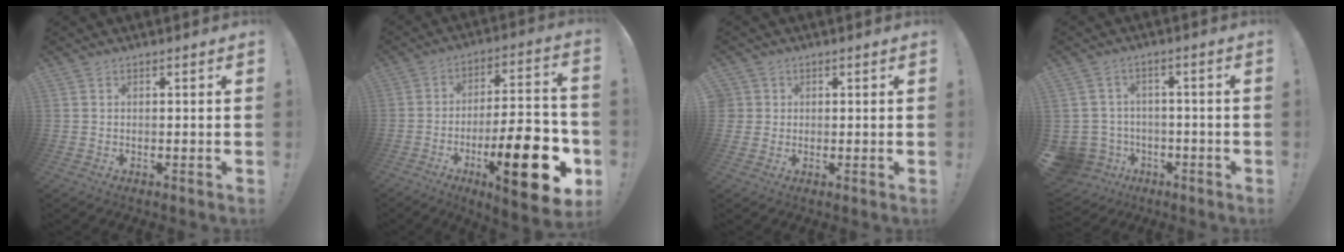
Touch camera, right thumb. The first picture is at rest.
{"total": 22.4, "force": [-8.6, 6.5, 19.6], "torque": [-0.283, 0.045, -0.126]}
{"total": 2.8, "force": [0.7, 2.7, 0.3], "torque": [-0.009, 0.003, 0.014]}
{"total": 7.2, "force": [-2.0, 6.7, 1.8], "torque": [-0.066, 0.012, -0.028]}